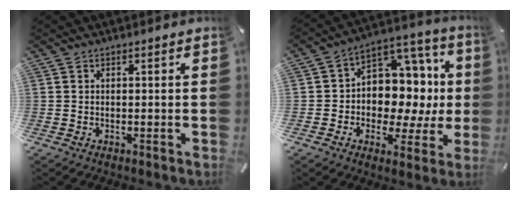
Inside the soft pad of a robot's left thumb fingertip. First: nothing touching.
{"total": 12.0, "force": [-0.3, 10.2, 6.4], "torque": [-0.068, -0.028, 0.004]}